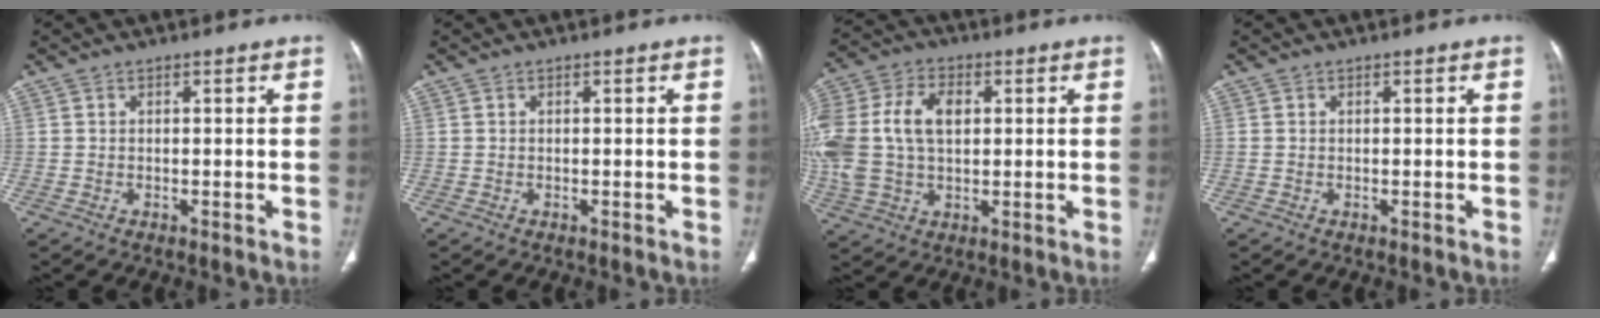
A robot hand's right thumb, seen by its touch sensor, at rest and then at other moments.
{"total": 0.0}
{"total": 19.7, "force": [2.8, 13.3, 14.3], "torque": [-0.346, 0.021, 0.058]}
{"total": 0.0}